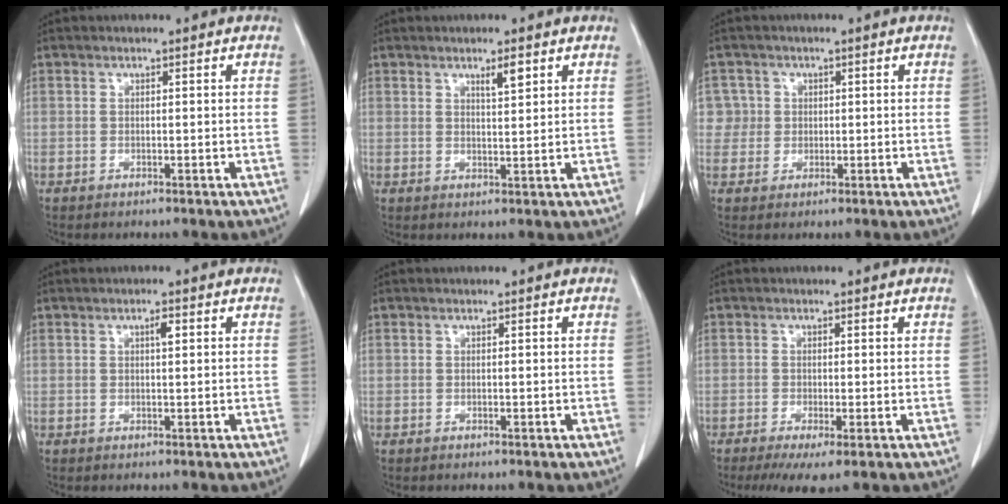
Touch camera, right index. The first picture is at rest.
{"total": 2.5, "force": [1.5, 0.4, 2.0], "torque": [-0.035, -0.003, 0.026]}
{"total": 3.3, "force": [0.7, 3.2, -0.3], "torque": [0.027, 0.009, 0.009]}
{"total": 1.4, "force": [0.5, 0.3, 1.2], "torque": [-0.021, 0.002, 0.007]}
{"total": 0.0}
{"total": 4.1, "force": [-2.1, 0.8, 3.4], "torque": [-0.052, -0.013, -0.032]}